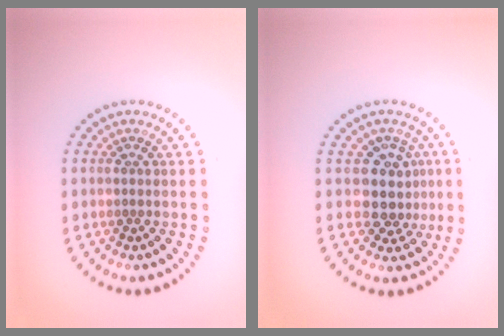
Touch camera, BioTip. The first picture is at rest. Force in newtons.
{"total": 3.5, "press": 2.9, "slide": 2.1}